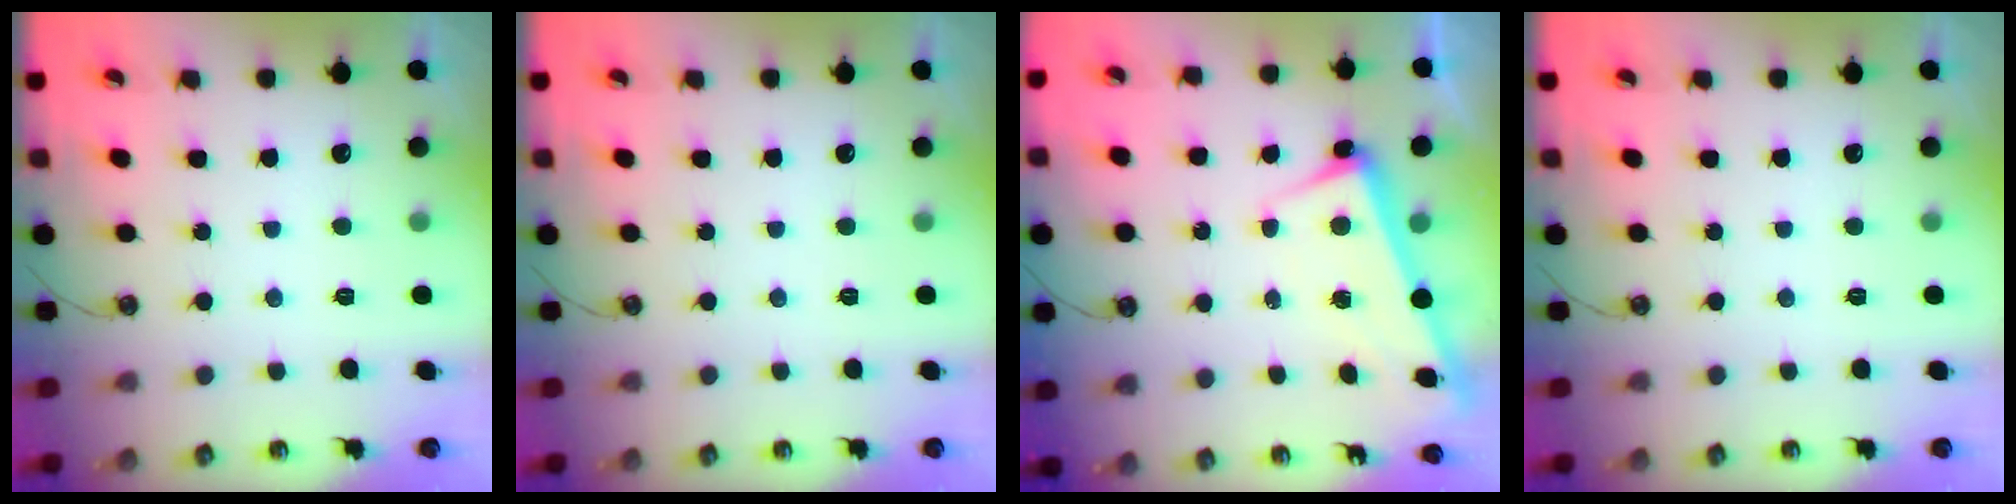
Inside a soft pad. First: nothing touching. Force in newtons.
{"total": 0.0}
{"total": 2.5, "press": 2.4, "slide": 0.6}
{"total": 0.0}